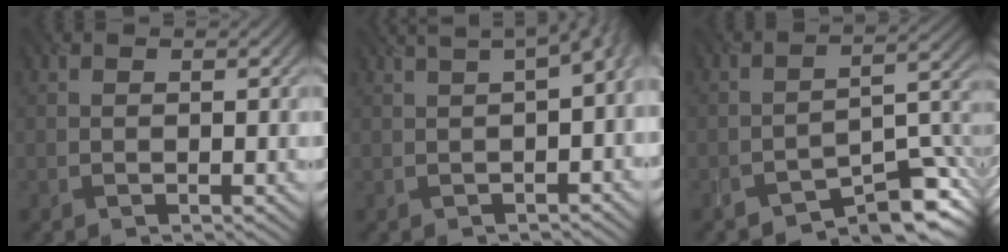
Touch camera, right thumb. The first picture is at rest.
{"total": 7.0, "force": [1.3, 2.9, 6.2], "torque": [-0.058, 0.028, 0.010]}
{"total": 8.2, "force": [-6.9, 2.5, 3.6], "torque": [-0.032, -0.002, -0.120]}